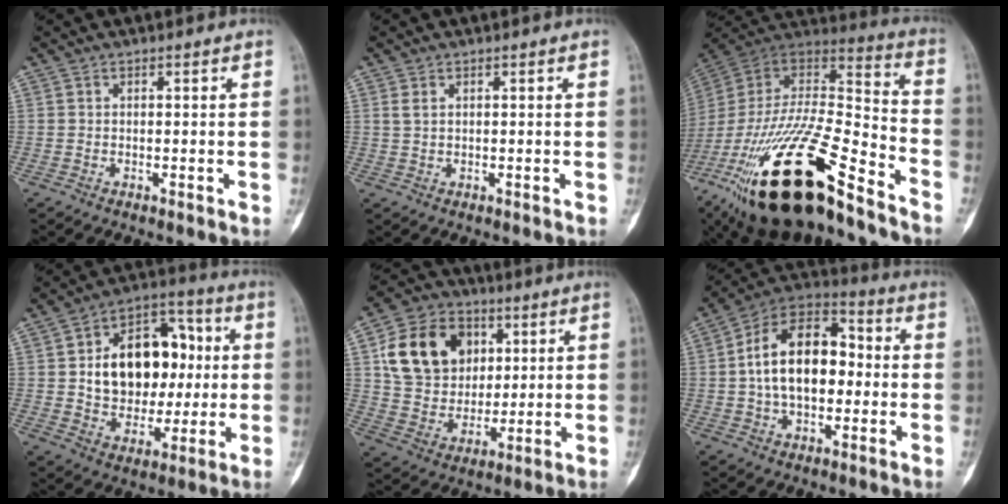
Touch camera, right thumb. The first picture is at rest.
{"total": 1.4, "force": [0.6, 0.8, 1.0], "torque": [-0.019, 0.006, 0.016]}
{"total": 34.0, "force": [-20.2, 11.0, 25.1], "torque": [-0.490, 0.030, -0.347]}
{"total": 19.2, "force": [2.2, 13.7, 13.3], "torque": [-0.158, 0.023, 0.039]}
{"total": 17.3, "force": [5.2, 13.6, 9.2], "torque": [-0.135, -0.003, 0.096]}
{"total": 17.2, "force": [0.2, 10.6, 13.5], "torque": [-0.202, 0.039, -0.008]}